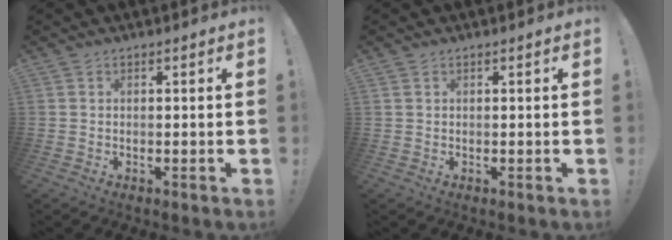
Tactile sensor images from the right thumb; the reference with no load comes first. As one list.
[{"total": 0.5, "force": [0.3, 0.4, 0.2], "torque": [-0.006, 0.002, 0.007]}]